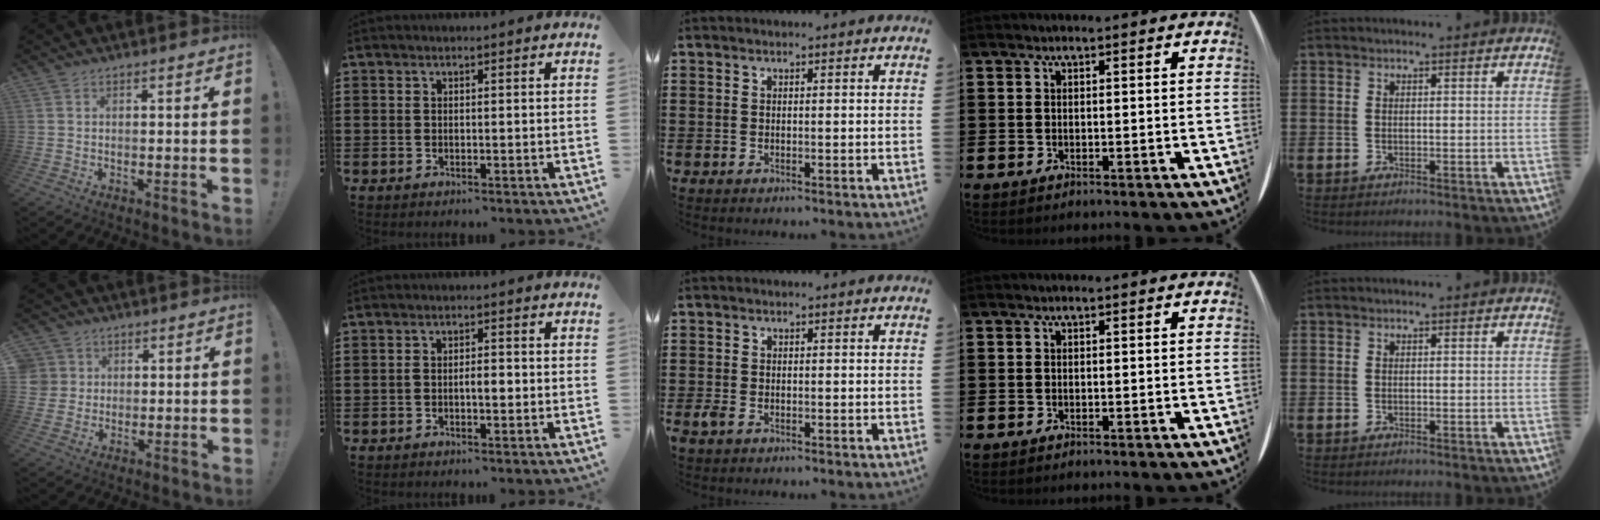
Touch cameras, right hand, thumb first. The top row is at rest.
{"thumb": {"total": 5.2, "force": [1.5, 4.9, 0.8], "torque": [-0.021, 0.002, 0.033]}, "index": {"total": 2.5, "force": [-0.6, 0.9, 2.2], "torque": [-0.043, 0.004, -0.012]}, "middle": {"total": 1.3, "force": [-0.7, 0.7, 0.8], "torque": [-0.032, -0.006, -0.018]}}